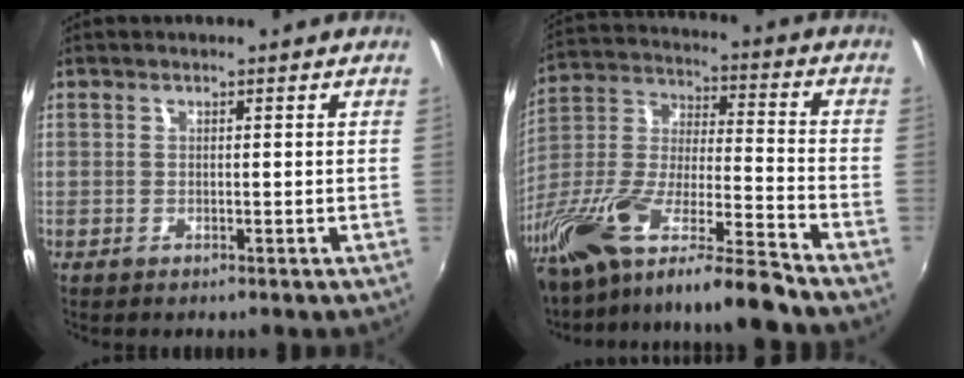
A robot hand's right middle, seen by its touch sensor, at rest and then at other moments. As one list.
[{"total": 18.9, "force": [-15.3, 0.4, 11.1], "torque": [-0.206, -0.031, -0.285]}]